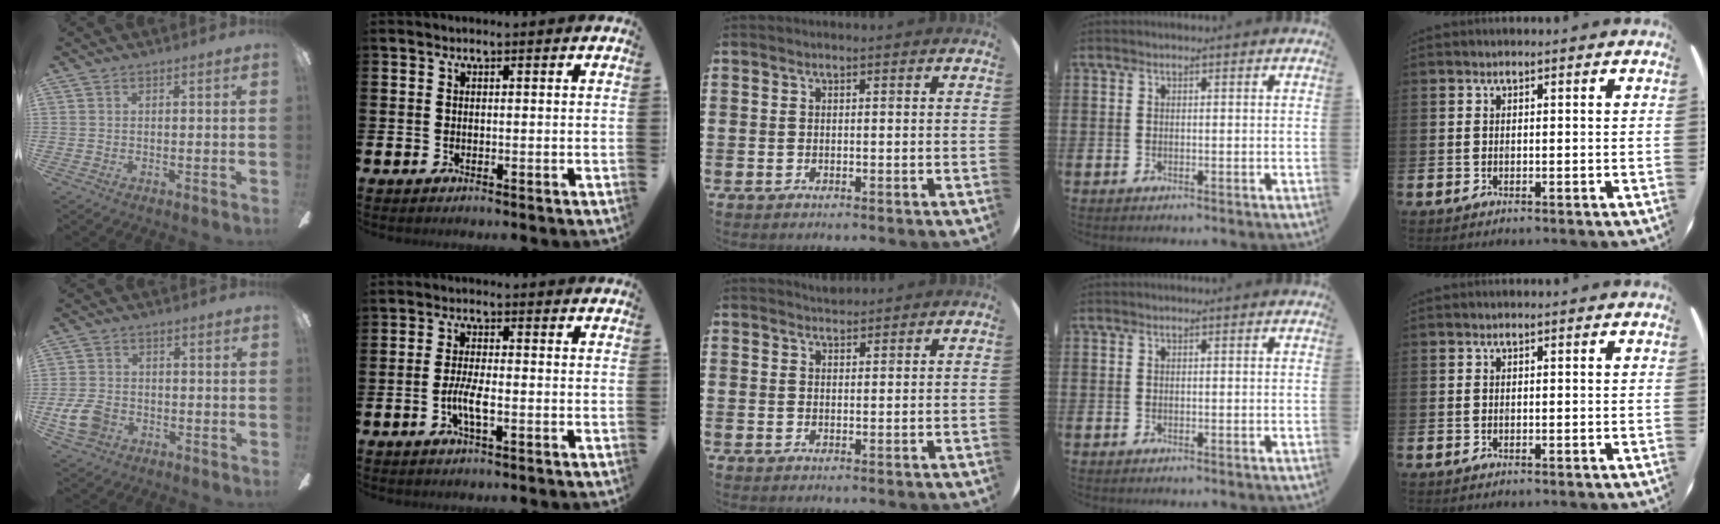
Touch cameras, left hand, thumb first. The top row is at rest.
{"thumb": {"total": 7.8, "force": [-2.9, 5.7, 4.5], "torque": [-0.110, 0.015, -0.055]}, "index": {"total": 3.4, "force": [-1.0, 0.9, 3.1], "torque": [-0.069, 0.003, -0.020]}, "middle": {"total": 1.8, "force": [1.7, 0.3, -0.1], "torque": [0.001, 0.001, 0.033]}}